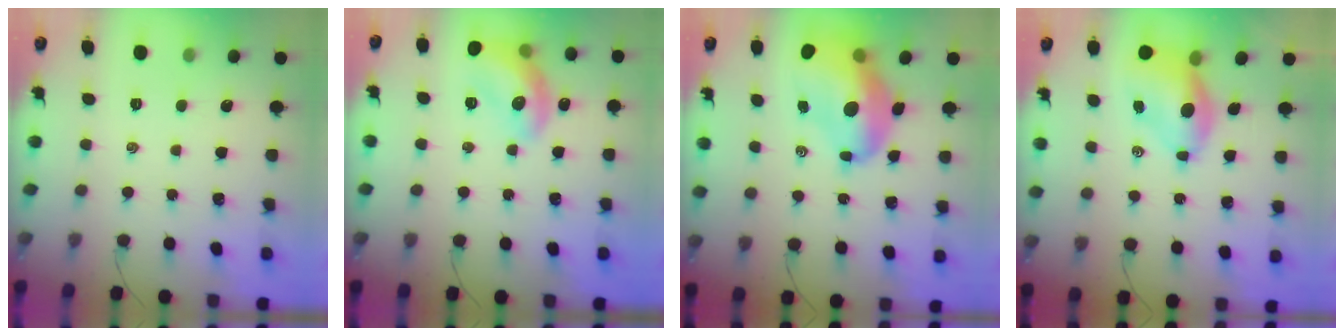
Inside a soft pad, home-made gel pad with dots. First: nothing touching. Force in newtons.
{"total": 13.1, "press": 13.0, "slide": 1.8}
{"total": 15.4, "press": 14.7, "slide": 4.5}
{"total": 7.0, "press": 6.8, "slide": 1.6}